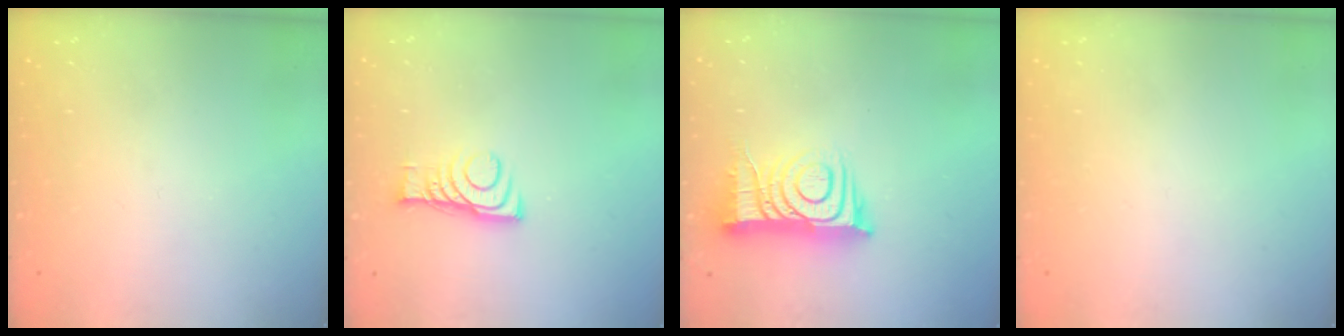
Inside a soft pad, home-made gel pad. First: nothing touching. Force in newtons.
{"total": 7.9, "press": 7.8, "slide": 0.4}
{"total": 11.8, "press": 11.8, "slide": 1.1}
{"total": 1.6, "press": 1.6, "slide": 0.1}